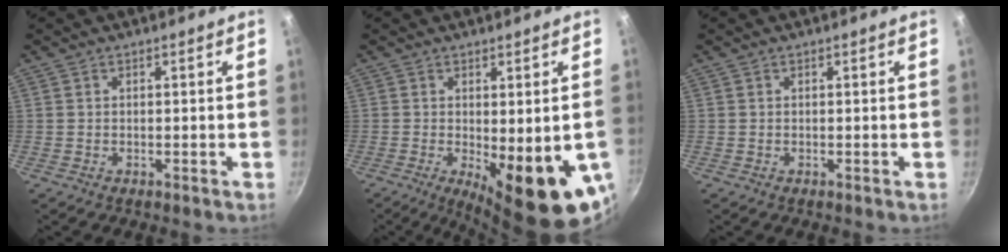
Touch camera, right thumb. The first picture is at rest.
{"total": 14.3, "force": [-3.2, 4.5, 13.2], "torque": [-0.153, -0.021, -0.028]}
{"total": 0.0}